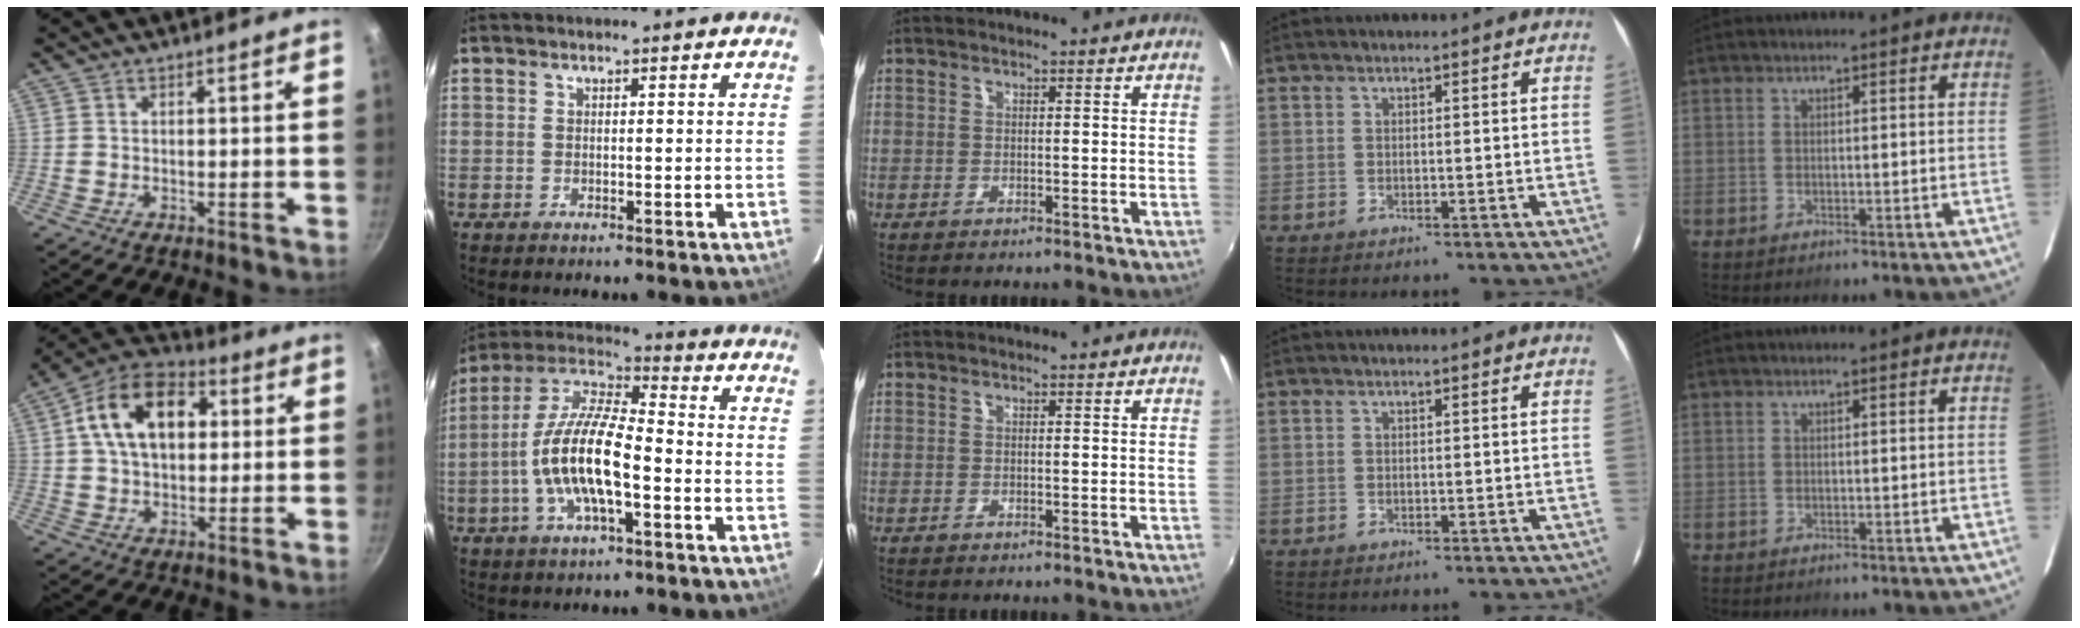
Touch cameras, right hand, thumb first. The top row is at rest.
{"thumb": {"total": 15.8, "force": [3.4, 10.3, 11.4], "torque": [-0.164, 0.020, 0.041]}, "index": {"total": 14.9, "force": [-4.2, 4.5, 13.6], "torque": [-0.272, 0.001, -0.085]}}